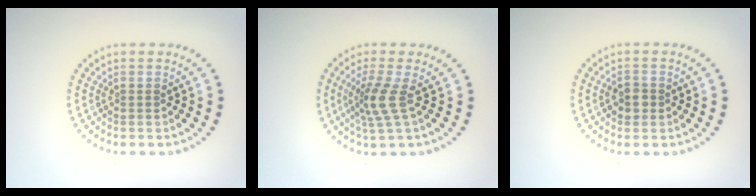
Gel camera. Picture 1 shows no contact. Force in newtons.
{"total": 2.9, "press": 2.1, "slide": 1.9}
{"total": 1.6, "press": 1.6, "slide": 0.5}